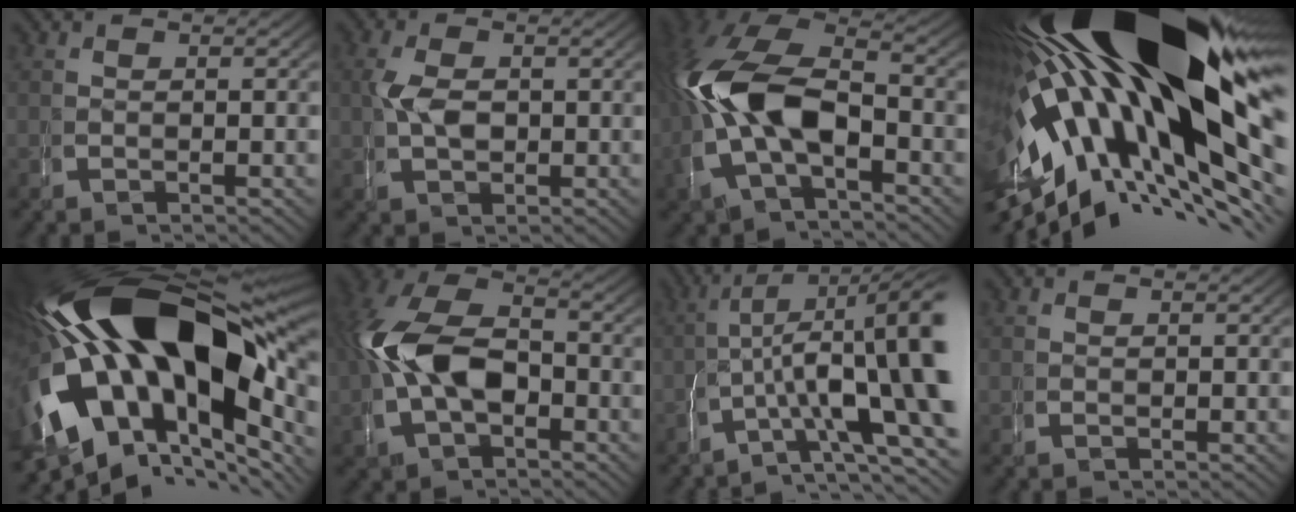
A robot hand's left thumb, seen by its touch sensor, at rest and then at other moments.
{"total": 1.8, "force": [0.4, 1.5, 0.9], "torque": [-0.035, -0.013, 0.017]}
{"total": 13.7, "force": [0.1, 9.5, 9.8], "torque": [-0.232, -0.045, 0.024]}
{"total": 32.0, "force": [0.7, 17.8, 26.6], "torque": [-0.435, -0.011, 0.027]}
{"total": 29.3, "force": [-0.1, 17.8, 23.3], "torque": [-0.422, -0.052, 0.029]}
{"total": 10.1, "force": [-0.1, 7.4, 6.9], "torque": [-0.175, -0.035, 0.016]}
{"total": 11.2, "force": [-0.8, 6.3, 9.2], "torque": [-0.141, -0.028, 0.008]}
{"total": 0.0}